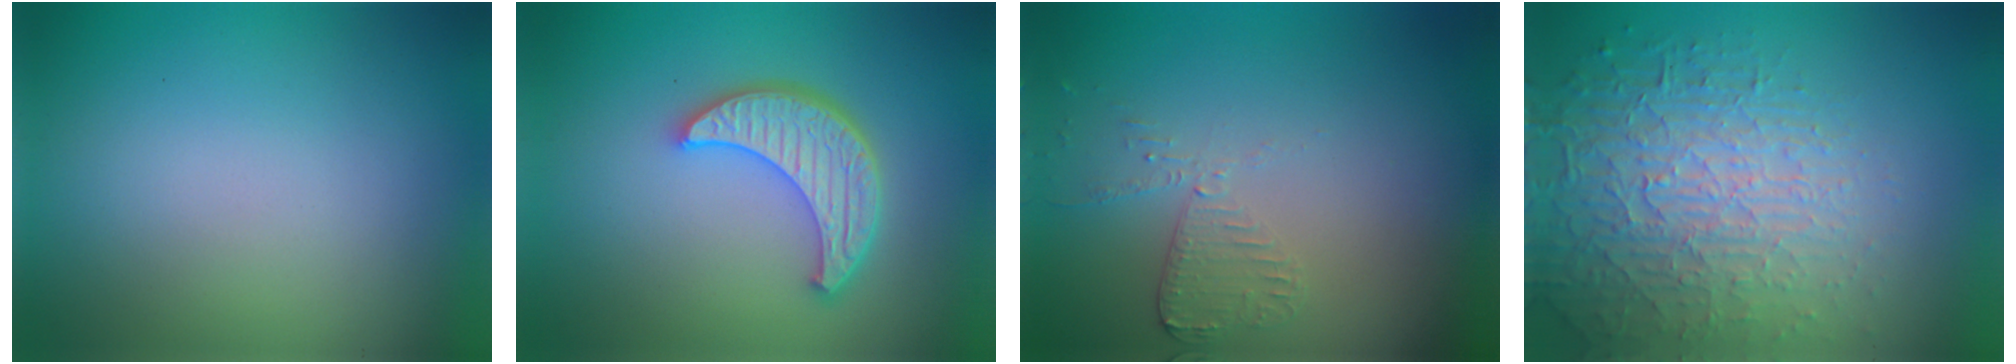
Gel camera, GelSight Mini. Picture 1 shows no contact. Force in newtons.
{"total": 5.4, "press": 4.3, "slide": 3.2}
{"total": 2.0, "press": 2.0, "slide": 0.3}
{"total": 6.6, "press": 5.1, "slide": 4.3}